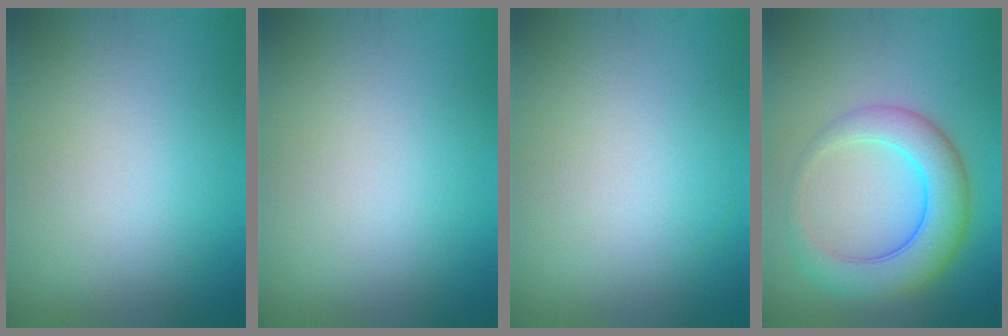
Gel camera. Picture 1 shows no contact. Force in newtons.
{"total": 0.0}
{"total": 0.0}
{"total": 6.3, "press": 6.3, "slide": 0.1}